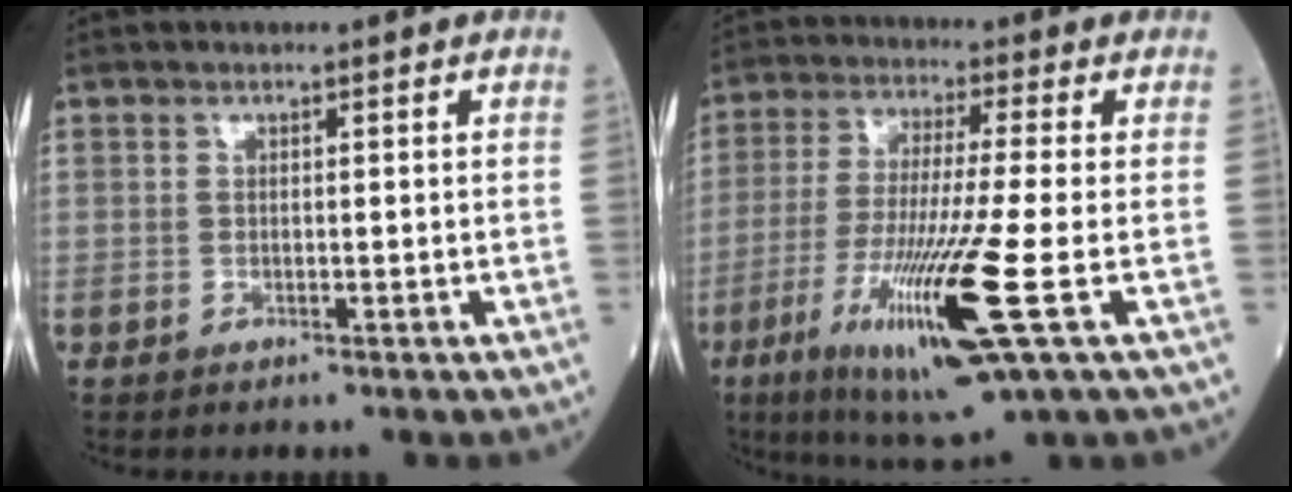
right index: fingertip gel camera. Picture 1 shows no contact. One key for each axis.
{"total": 15.9, "fx": -5.5, "fy": 0.0, "fz": 14.9, "tx": -0.310, "ty": -0.040, "tz": -0.098}